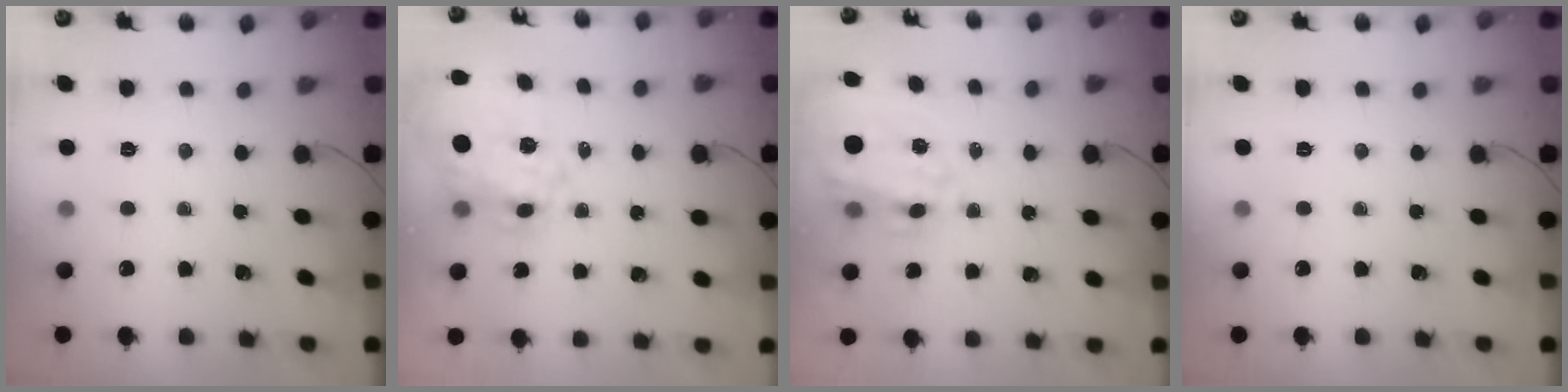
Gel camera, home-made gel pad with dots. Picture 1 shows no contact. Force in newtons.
{"total": 10.9, "press": 10.1, "slide": 4.2}
{"total": 16.3, "press": 16.0, "slide": 3.4}
{"total": 0.0}